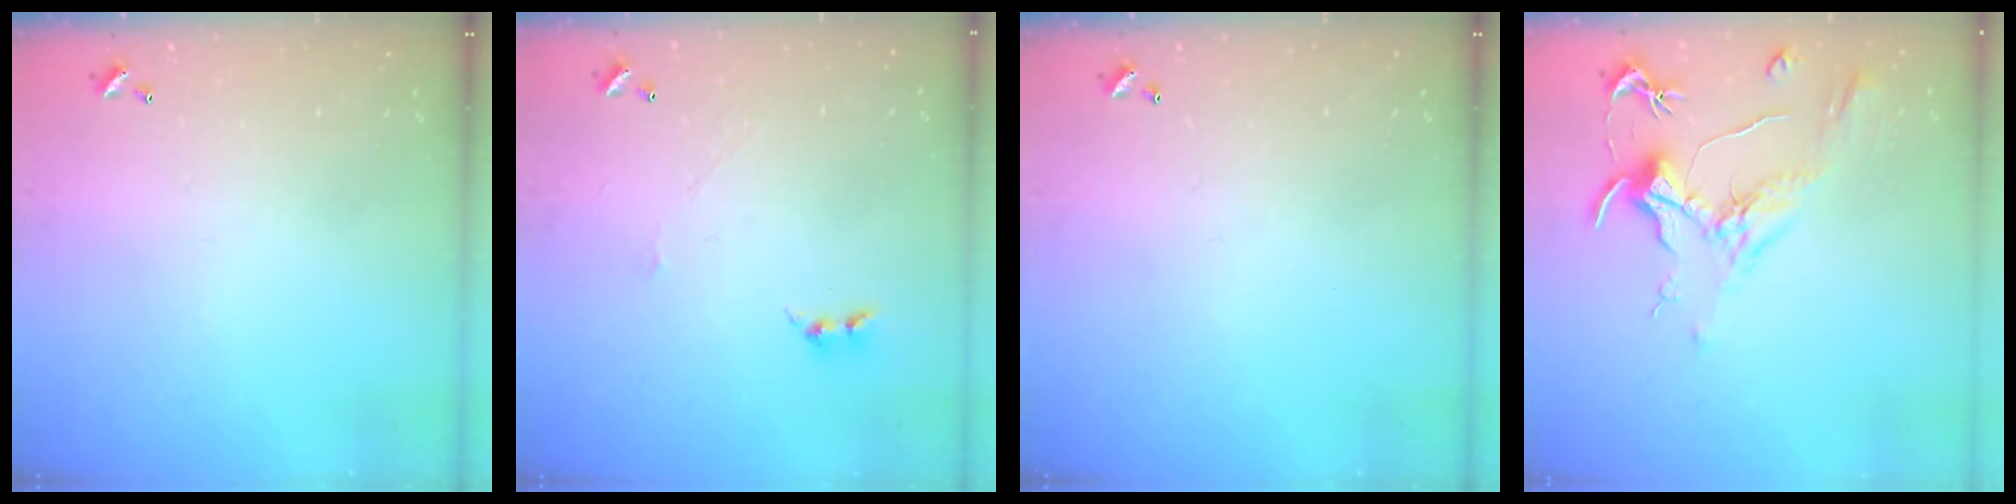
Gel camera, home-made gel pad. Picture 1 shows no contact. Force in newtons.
{"total": 0.9, "press": 0.8, "slide": 0.4}
{"total": 0.0}
{"total": 2.1, "press": 2.0, "slide": 0.8}